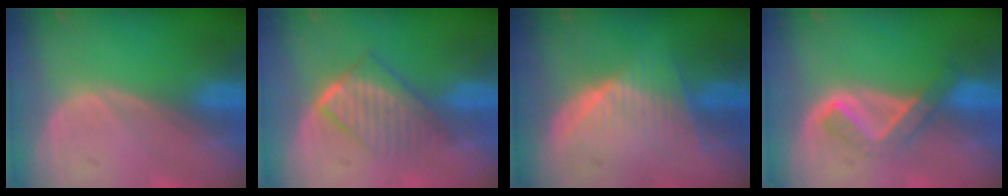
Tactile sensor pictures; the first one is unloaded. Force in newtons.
{"total": 6.7, "press": 5.8, "slide": 3.3}
{"total": 6.5, "press": 6.2, "slide": 1.8}
{"total": 5.1, "press": 4.4, "slide": 2.7}